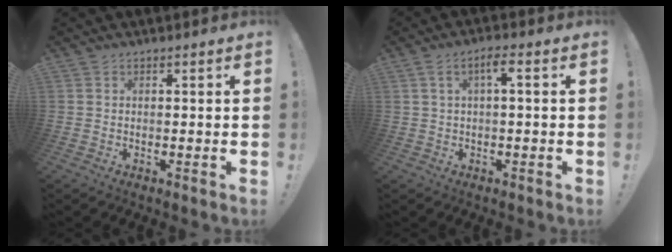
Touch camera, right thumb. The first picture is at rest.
{"total": 4.0, "force": [0.3, 0.9, 3.8], "torque": [-0.068, 0.003, 0.003]}